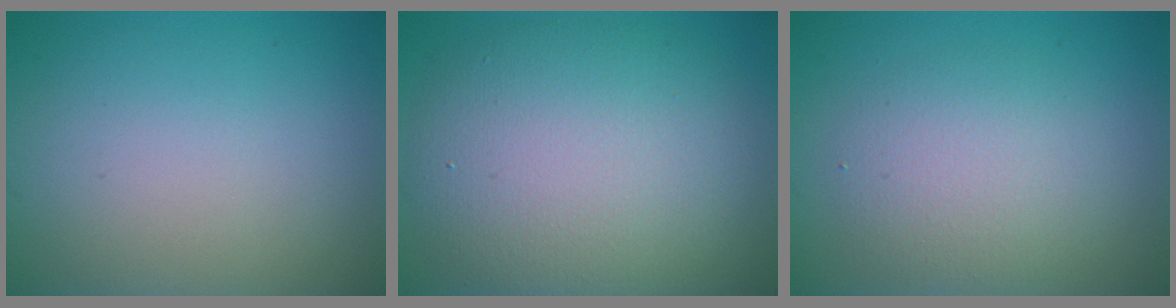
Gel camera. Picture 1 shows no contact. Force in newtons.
{"total": 10.4, "press": 10.4, "slide": 0.6}
{"total": 3.8, "press": 3.8, "slide": 0.1}